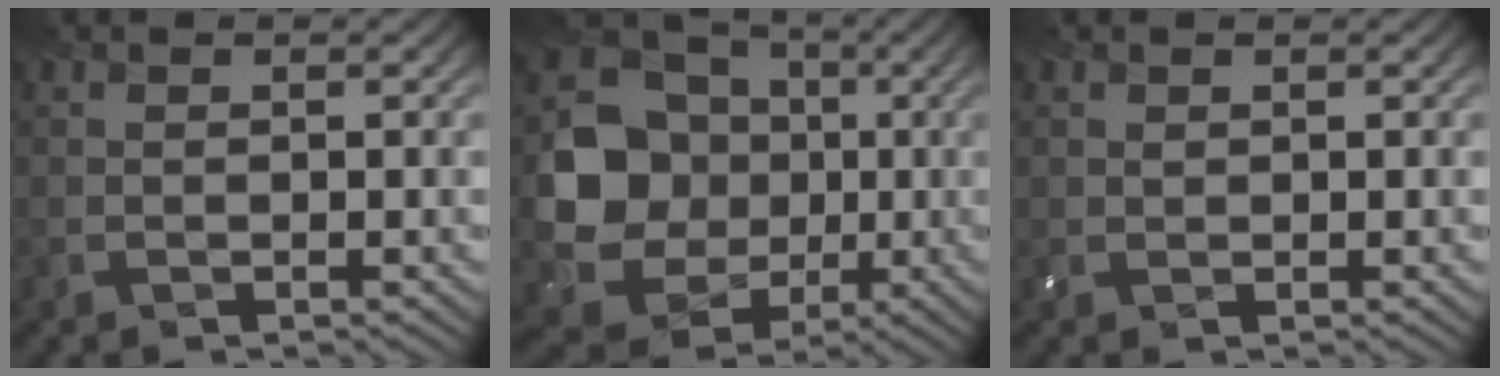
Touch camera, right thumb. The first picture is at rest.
{"total": 12.9, "force": [-0.2, 11.5, 5.9], "torque": [-0.148, -0.019, -0.017]}
{"total": 0.7, "force": [0.3, 0.5, 0.3], "torque": [-0.010, -0.002, 0.009]}